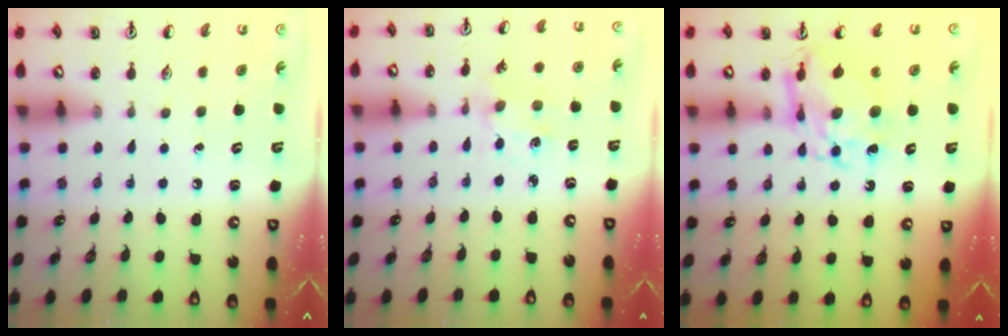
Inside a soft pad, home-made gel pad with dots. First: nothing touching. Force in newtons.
{"total": 2.0, "press": 1.9, "slide": 0.4}
{"total": 12.0, "press": 12.0, "slide": 1.0}